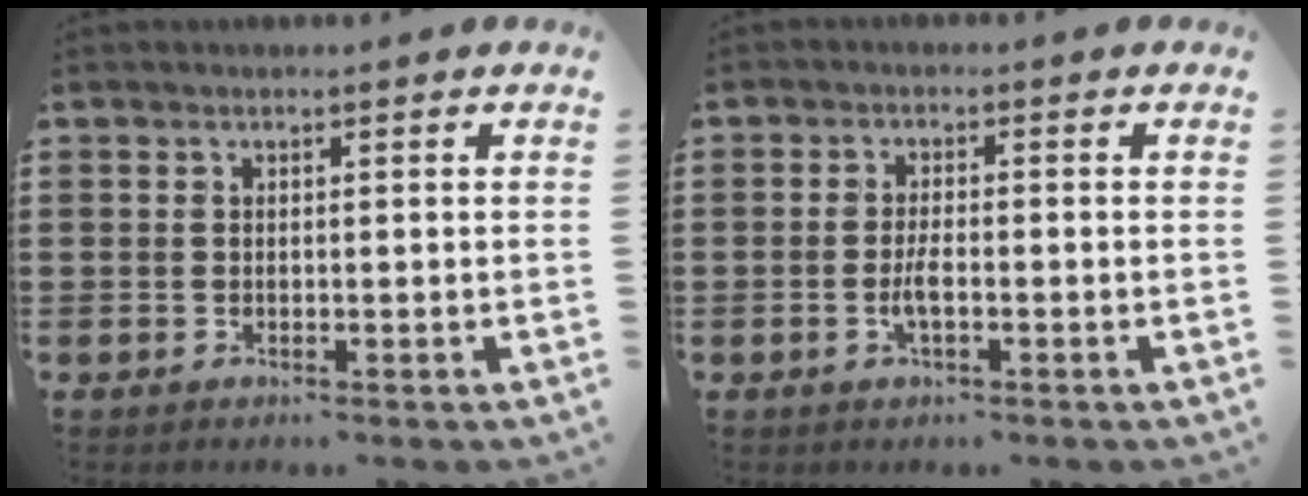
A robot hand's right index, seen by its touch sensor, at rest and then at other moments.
{"total": 2.9, "force": [-0.9, 0.8, 2.6], "torque": [-0.054, -0.001, -0.019]}